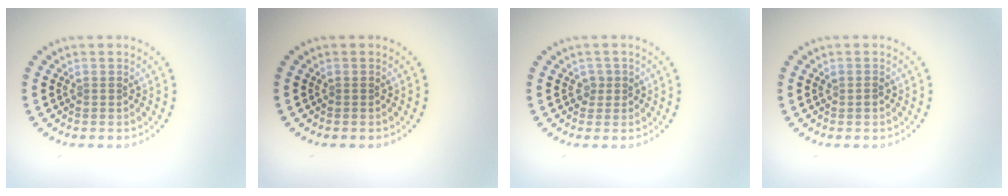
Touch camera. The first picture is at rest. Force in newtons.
{"total": 0.0}
{"total": 1.2, "press": 1.0, "slide": 0.7}
{"total": 0.7, "press": 0.7, "slide": 0.1}